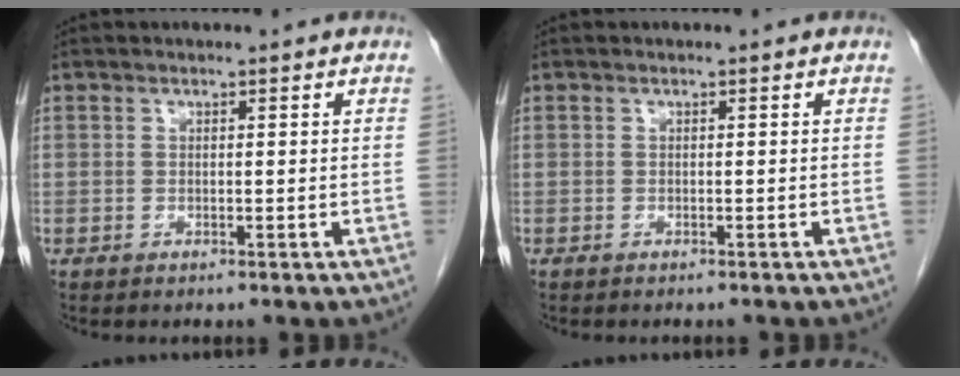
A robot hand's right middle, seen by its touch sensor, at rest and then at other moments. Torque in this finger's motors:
{"motor_torque": [-0.09, 0.11, 0.02, 0.00]}